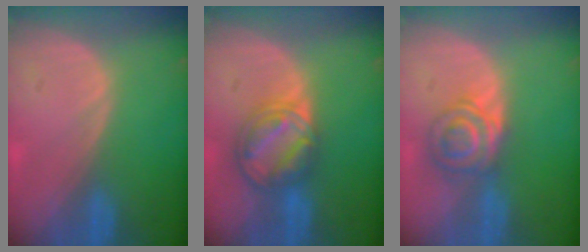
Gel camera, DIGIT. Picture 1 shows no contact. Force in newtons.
{"total": 8.1, "press": 6.9, "slide": 4.2}
{"total": 6.1, "press": 5.6, "slide": 2.5}